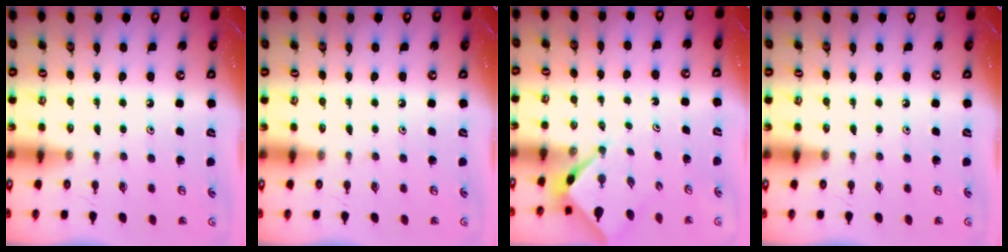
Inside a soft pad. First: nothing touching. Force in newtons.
{"total": 0.0}
{"total": 2.3, "press": 2.3, "slide": 0.4}
{"total": 0.0}